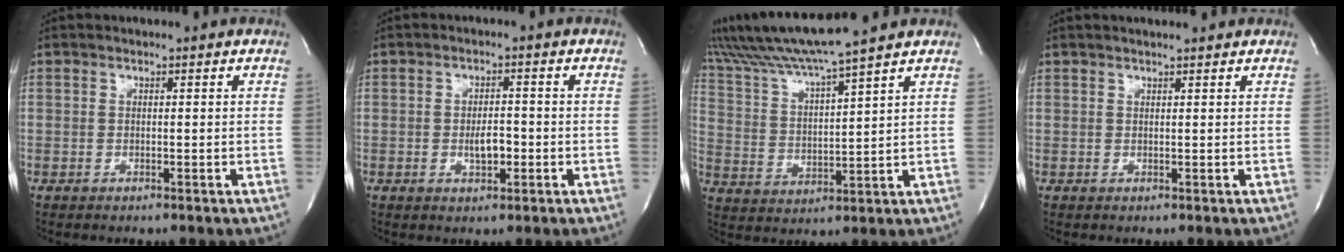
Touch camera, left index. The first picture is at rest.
{"total": 3.2, "force": [-1.0, 1.3, 2.7], "torque": [-0.049, -0.001, -0.013]}
{"total": 13.3, "force": [11.6, -1.4, 6.4], "torque": [-0.136, 0.008, 0.210]}
{"total": 3.2, "force": [2.8, 0.2, 1.4], "torque": [-0.024, 0.013, 0.037]}